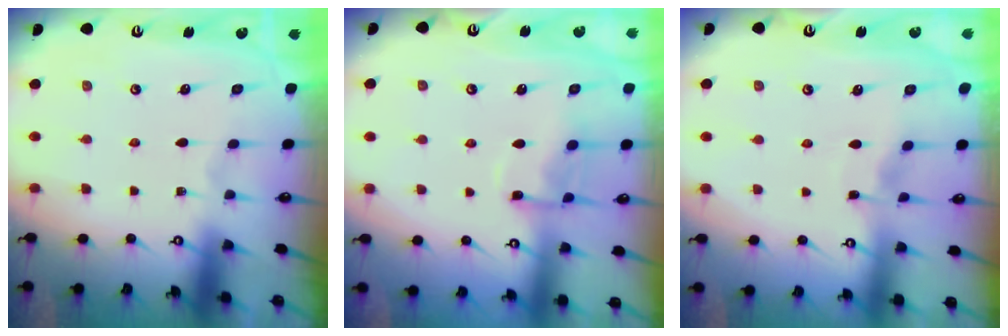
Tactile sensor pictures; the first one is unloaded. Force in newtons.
{"total": 8.9, "press": 8.9, "slide": 0.8}
{"total": 3.0, "press": 2.9, "slide": 0.4}